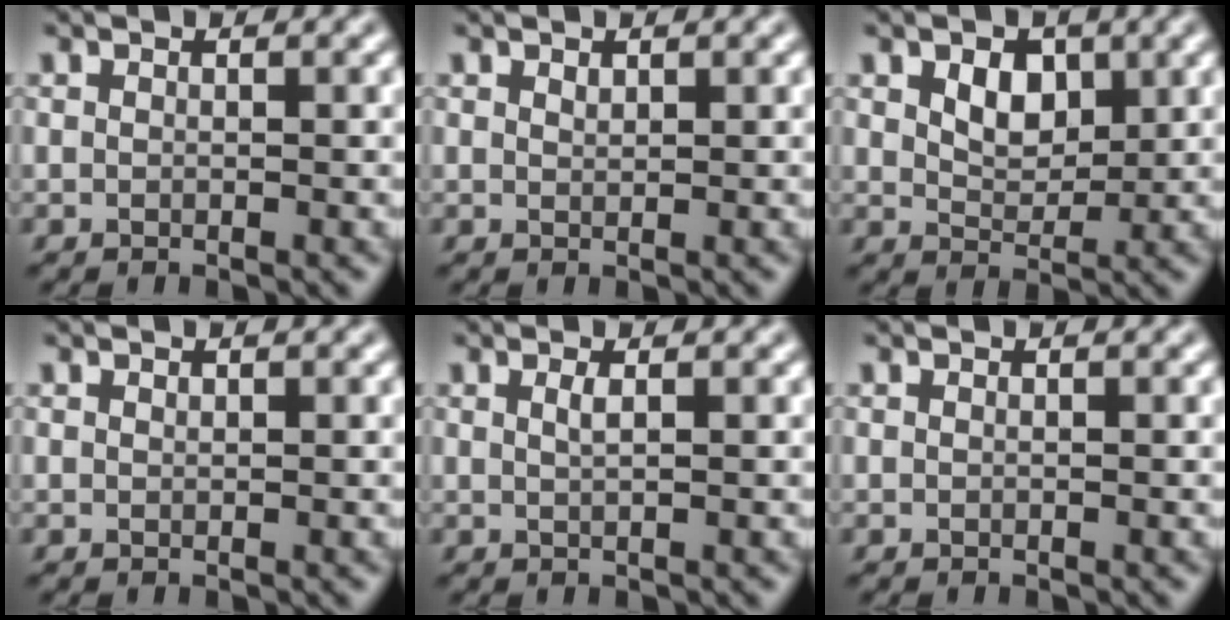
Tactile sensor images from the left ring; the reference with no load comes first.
{"total": 0.6, "force": [0.5, 0.2, 0.2], "torque": [-0.006, -0.002, 0.011]}
{"total": 3.0, "force": [1.1, 2.0, 2.0], "torque": [-0.037, -0.002, 0.018]}
{"total": 0.0}
{"total": 1.0, "force": [0.4, 0.3, 0.9], "torque": [-0.013, 0.002, 0.005]}
{"total": 0.0}